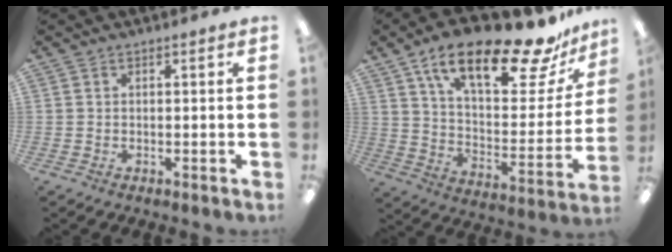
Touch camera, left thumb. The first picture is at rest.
{"total": 23.3, "force": [15.9, 8.0, 15.0], "torque": [-0.231, -0.095, 0.262]}